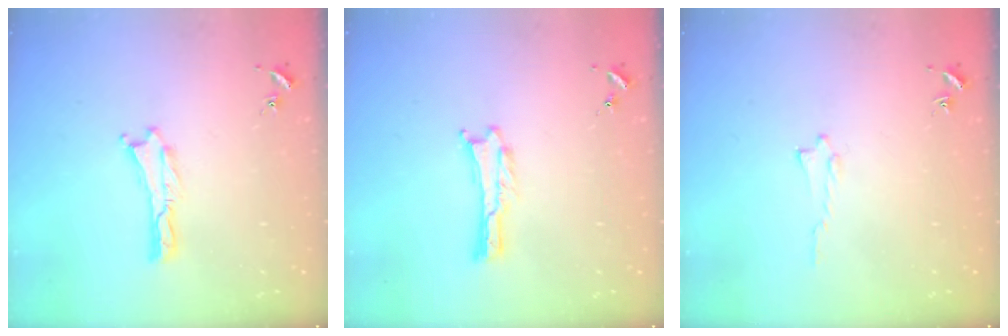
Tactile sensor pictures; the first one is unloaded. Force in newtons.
{"total": 0.0}
{"total": 0.6, "press": 0.6, "slide": 0.1}